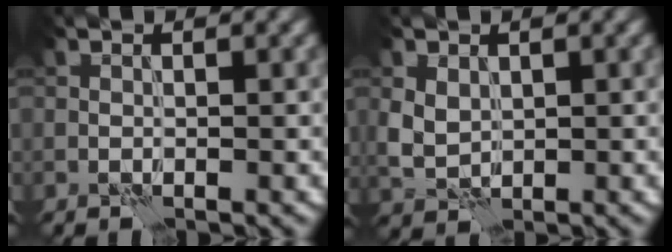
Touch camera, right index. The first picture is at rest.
{"total": 2.4, "force": [0.8, 1.8, 1.5], "torque": [-0.037, 0.001, 0.016]}